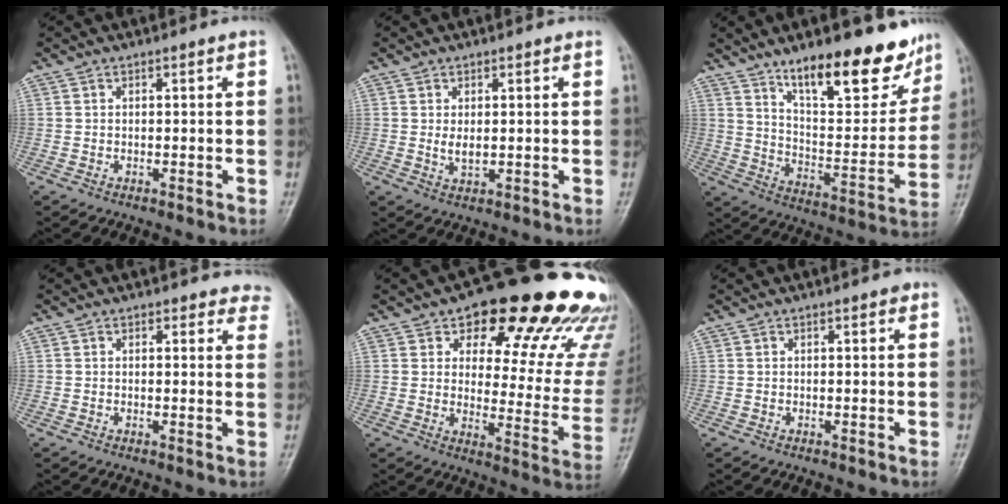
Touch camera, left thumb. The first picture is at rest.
{"total": 2.5, "force": [0.5, 1.4, 2.0], "torque": [-0.030, -0.008, 0.011]}
{"total": 20.0, "force": [13.8, 7.1, 12.7], "torque": [-0.135, -0.082, 0.219]}
{"total": 4.9, "force": [4.3, 2.3, 0.6], "torque": [0.040, -0.015, 0.024]}
{"total": 24.6, "force": [17.0, 10.1, 14.6], "torque": [-0.131, -0.083, 0.208]}
{"total": 0.8, "force": [0.4, 0.4, 0.6], "torque": [-0.006, 0.001, 0.002]}